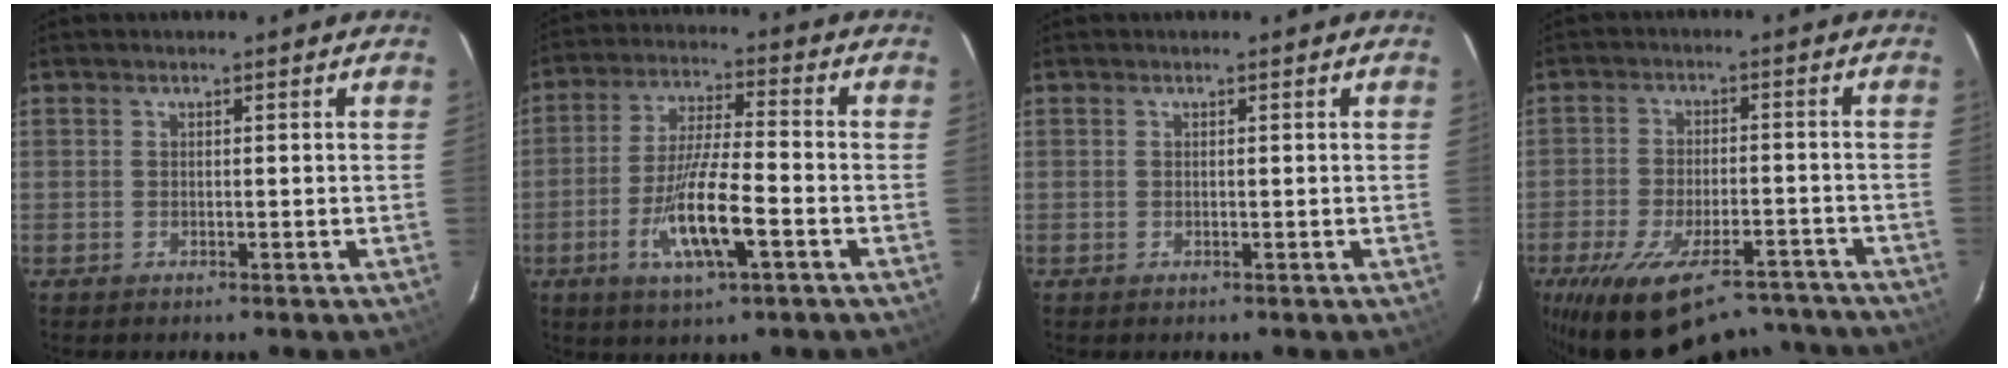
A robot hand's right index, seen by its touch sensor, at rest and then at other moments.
{"total": 11.5, "force": [-4.4, 2.0, 10.4], "torque": [-0.209, -0.010, -0.081]}
{"total": 0.0}
{"total": 20.7, "force": [-16.6, 7.9, 9.5], "torque": [-0.192, -0.011, -0.231]}